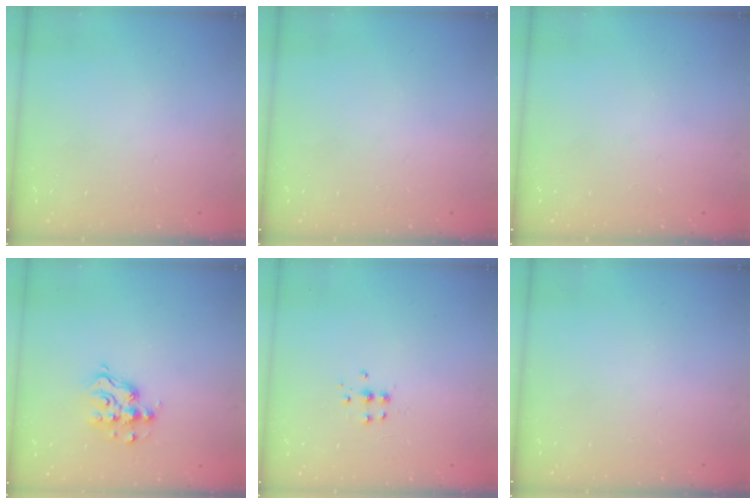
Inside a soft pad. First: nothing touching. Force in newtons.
{"total": 0.0}
{"total": 0.0}
{"total": 8.8, "press": 8.8, "slide": 0.7}
{"total": 4.4, "press": 4.4, "slide": 0.4}
{"total": 0.0}